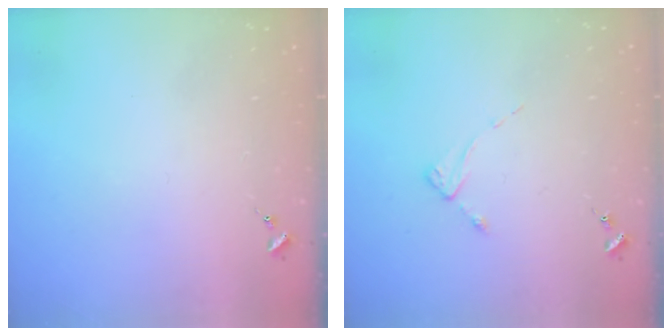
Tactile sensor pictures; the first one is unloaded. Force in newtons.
{"total": 2.1, "press": 2.0, "slide": 0.4}